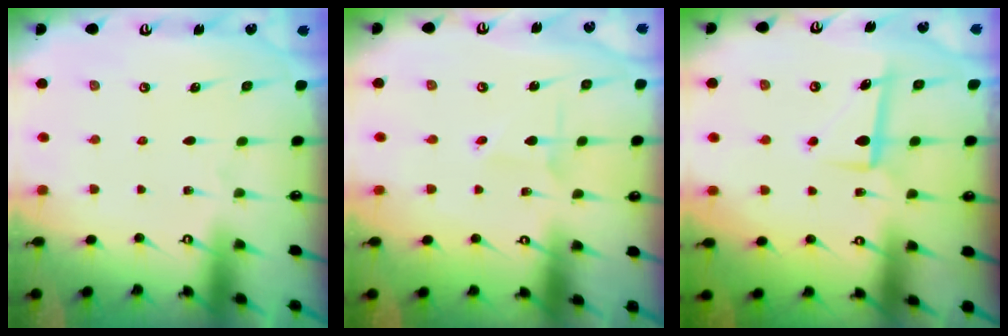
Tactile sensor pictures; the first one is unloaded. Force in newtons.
{"total": 1.5, "press": 1.5, "slide": 0.2}
{"total": 6.0, "press": 5.9, "slide": 1.0}